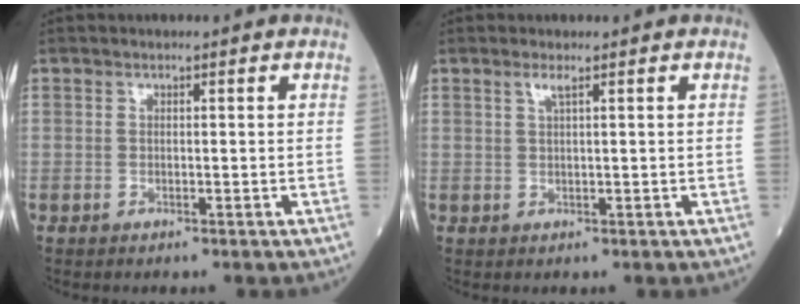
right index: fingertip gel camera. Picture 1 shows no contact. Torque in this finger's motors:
{"motor_torque": [-0.06, 0.05, 0.11, 0.03]}